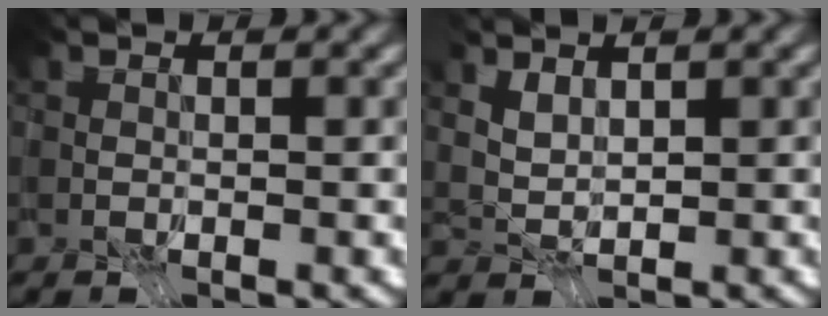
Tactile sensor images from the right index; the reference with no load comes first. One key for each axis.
{"total": 1.5, "fx": 0.4, "fy": -1.2, "fz": -0.7, "tx": 0.006, "ty": -0.011, "tz": 0.031}